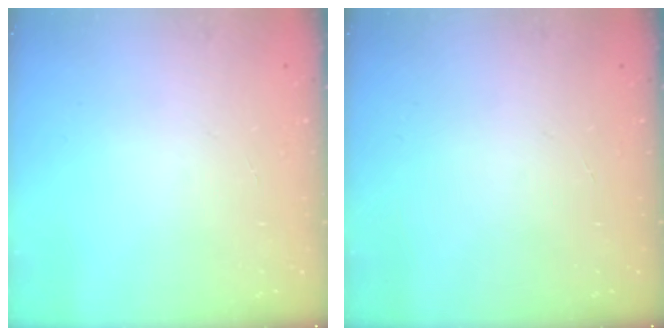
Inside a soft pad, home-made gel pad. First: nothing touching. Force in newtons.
{"total": 0.0}